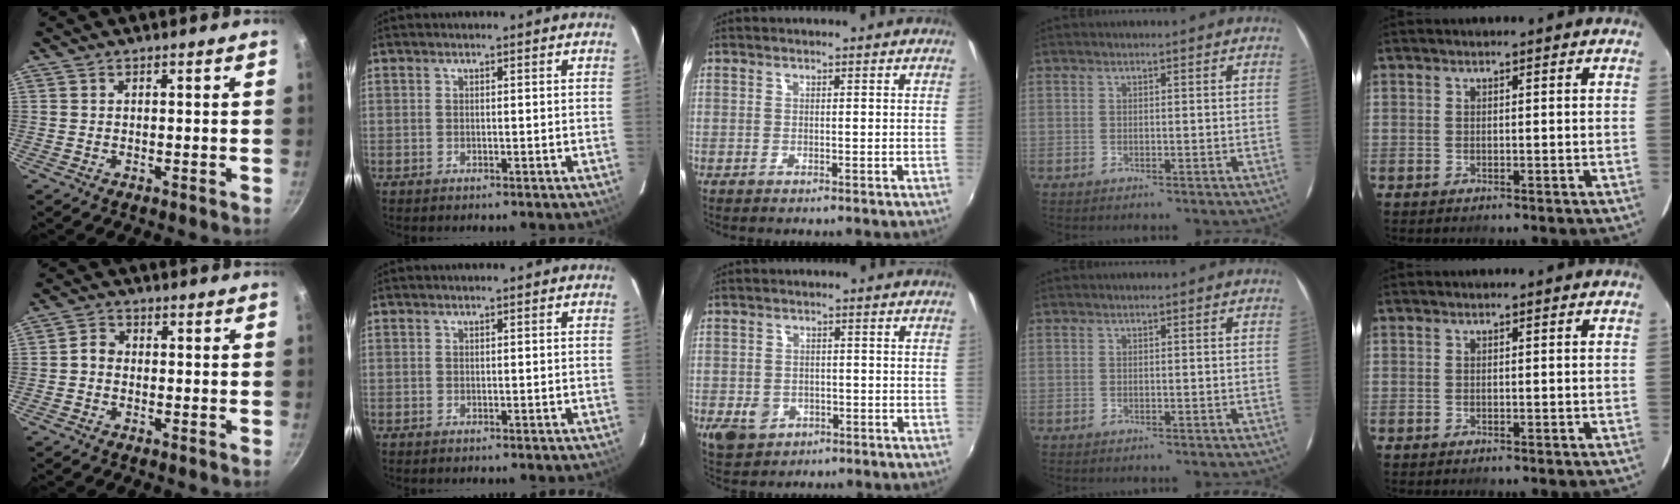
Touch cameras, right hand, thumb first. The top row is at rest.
{"thumb": {"total": 2.6, "force": [-0.7, 2.1, 1.3], "torque": [-0.021, 0.016, -0.022]}, "middle": {"total": 6.2, "force": [-2.4, 4.9, 2.9], "torque": [-0.070, -0.003, -0.033]}}